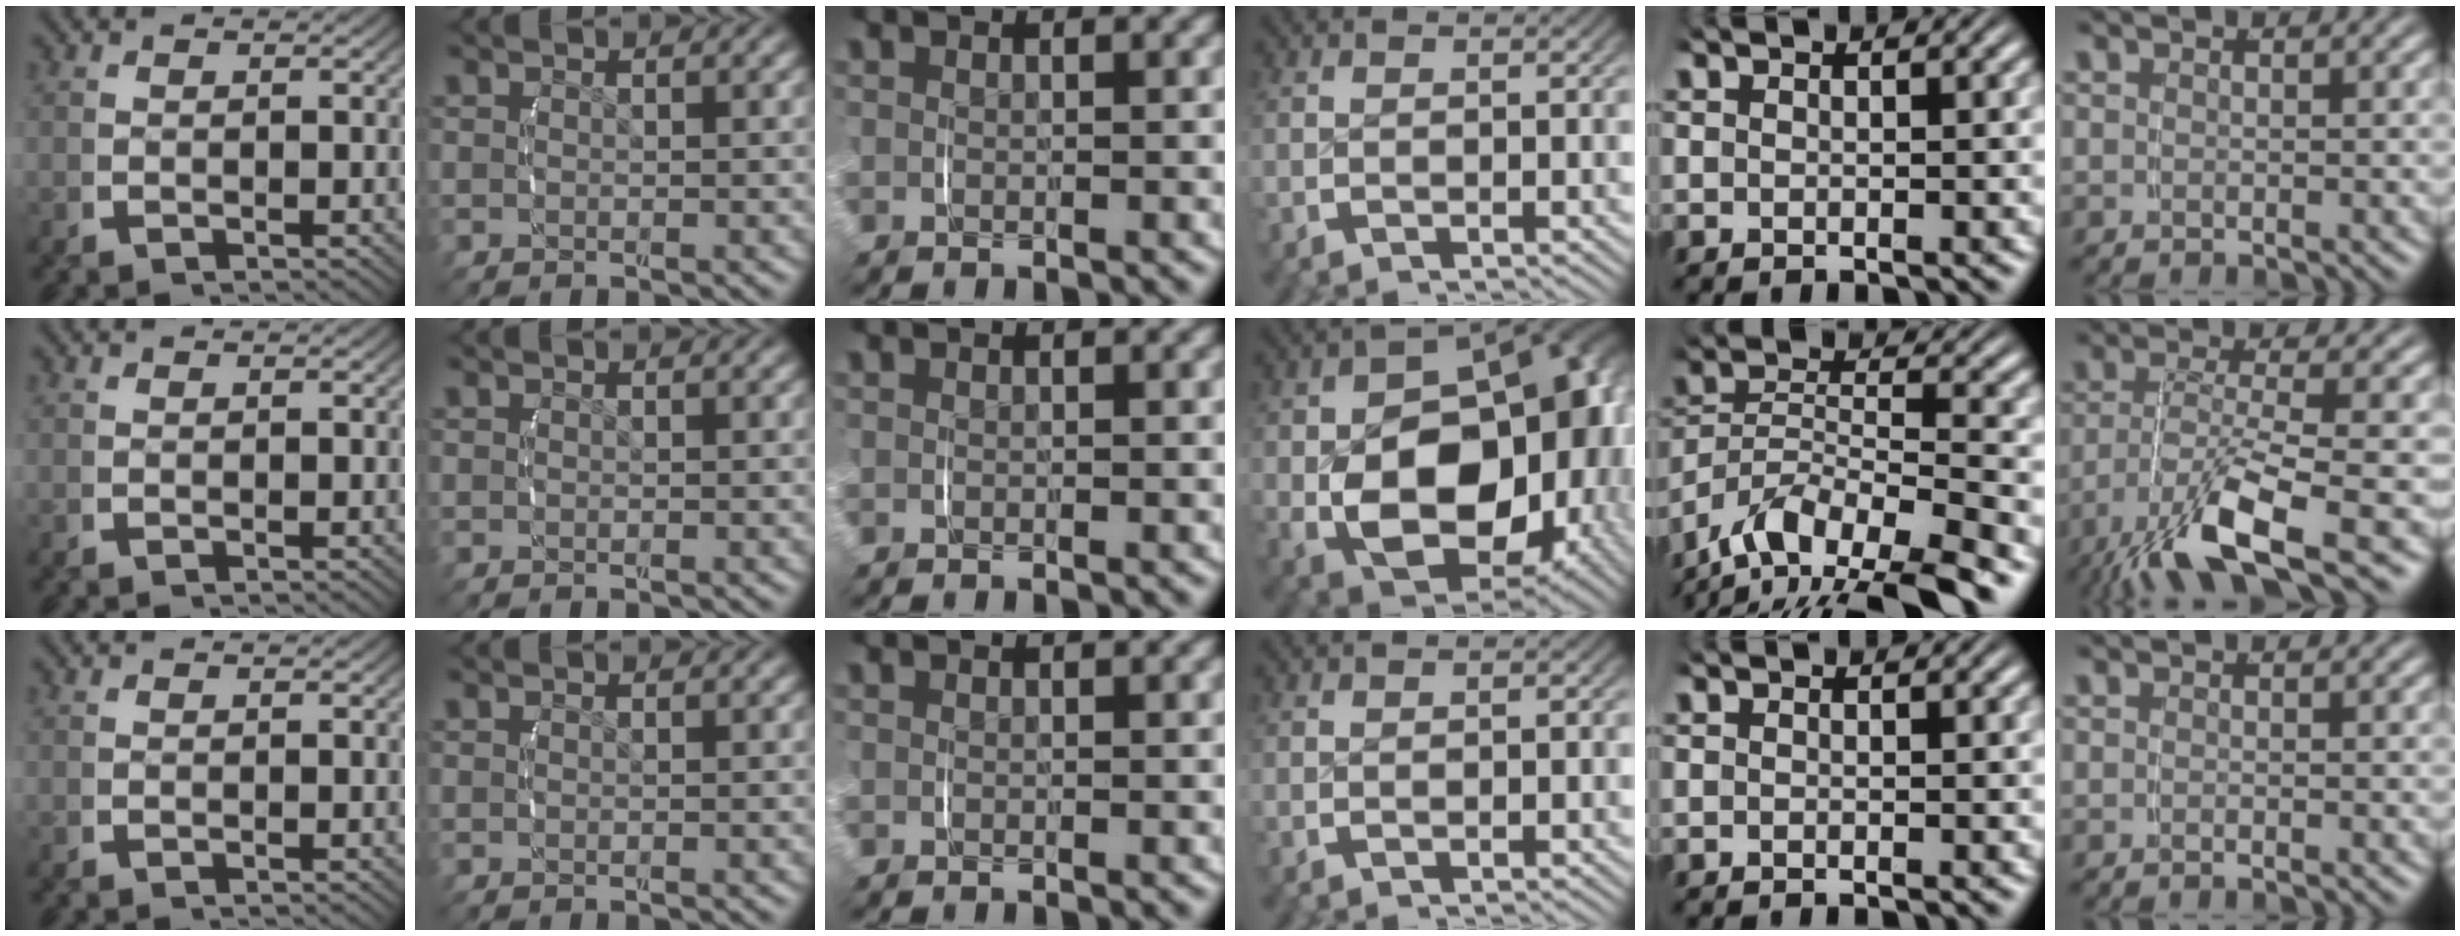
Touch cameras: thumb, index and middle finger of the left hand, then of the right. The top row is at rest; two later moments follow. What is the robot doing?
{"motion": "lift_and_place", "object": "ethernet cable"}